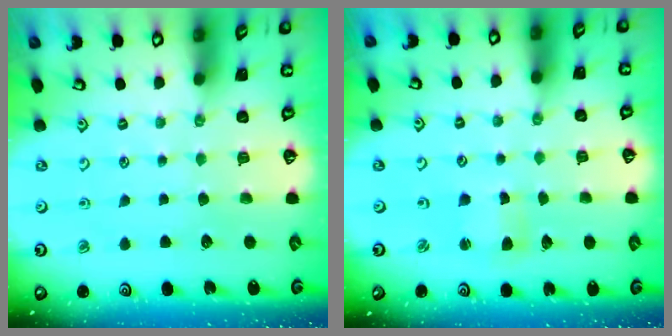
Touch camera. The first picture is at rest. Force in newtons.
{"total": 2.4, "press": 2.4, "slide": 0.2}